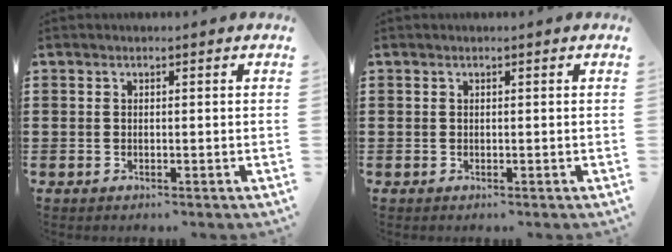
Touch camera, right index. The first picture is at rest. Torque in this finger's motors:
{"motor_torque": [0.00, 0.00, 0.00, 0.00]}